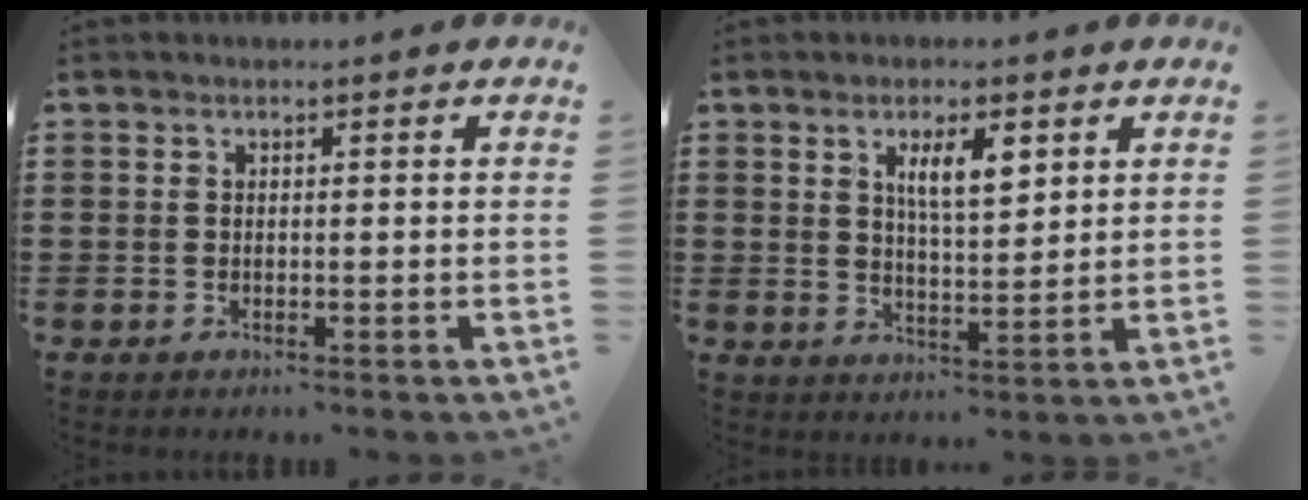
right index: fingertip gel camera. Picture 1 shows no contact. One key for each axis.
{"total": 5.5, "fx": 2.5, "fy": 1.8, "fz": 4.6, "tx": -0.080, "ty": 0.001, "tz": 0.038}